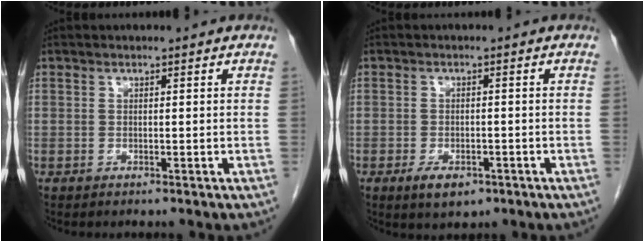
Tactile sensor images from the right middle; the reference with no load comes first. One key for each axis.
{"total": 3.8, "fx": -2.1, "fy": 1.9, "fz": 2.6, "tx": -0.047, "ty": -0.002, "tz": -0.025}